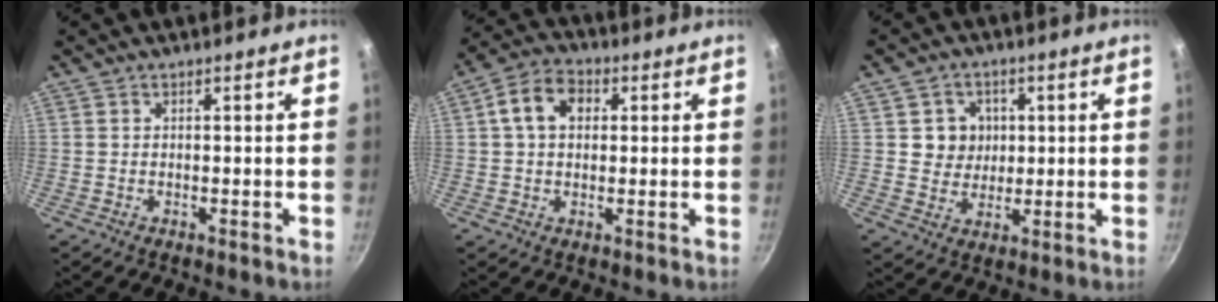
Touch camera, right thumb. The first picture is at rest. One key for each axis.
{"total": 8.3, "fx": 1.8, "fy": 6.0, "fz": 5.4, "tx": -0.076, "ty": 0.016, "tz": 0.018}
{"total": 6.2, "fx": 1.2, "fy": 5.8, "fz": 1.8, "tx": 0.005, "ty": -0.003, "tz": 0.020}